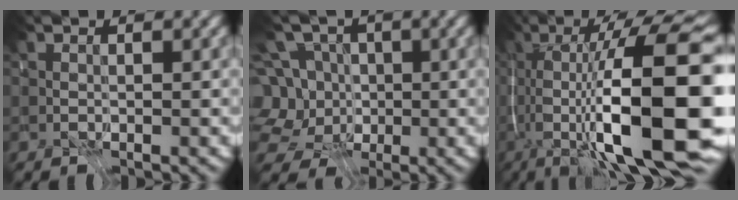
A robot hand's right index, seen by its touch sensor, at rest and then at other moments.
{"total": 8.6, "force": [0.4, 7.5, 4.2], "torque": [-0.106, 0.012, -0.016]}
{"total": 13.9, "force": [-3.5, -0.2, 13.4], "torque": [-0.170, 0.012, -0.052]}